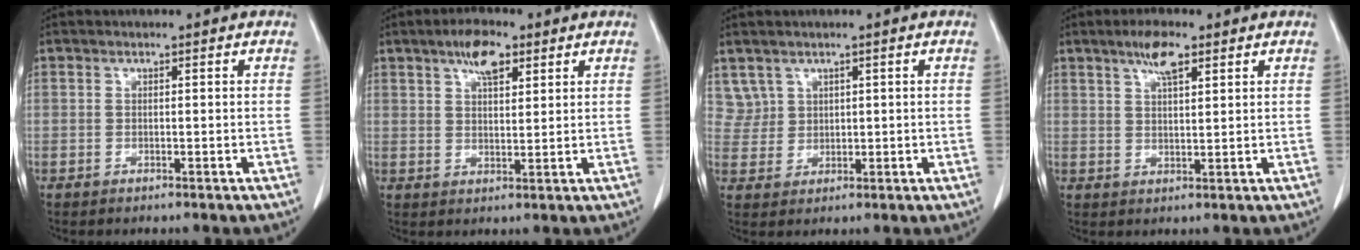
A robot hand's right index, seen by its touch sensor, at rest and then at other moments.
{"total": 5.6, "force": [3.3, 2.1, 4.0], "torque": [-0.076, 0.008, 0.056]}
{"total": 3.5, "force": [2.2, 2.7, -0.4], "torque": [0.016, 0.008, 0.047]}
{"total": 4.8, "force": [3.0, 1.1, 3.6], "torque": [-0.072, 0.006, 0.054]}